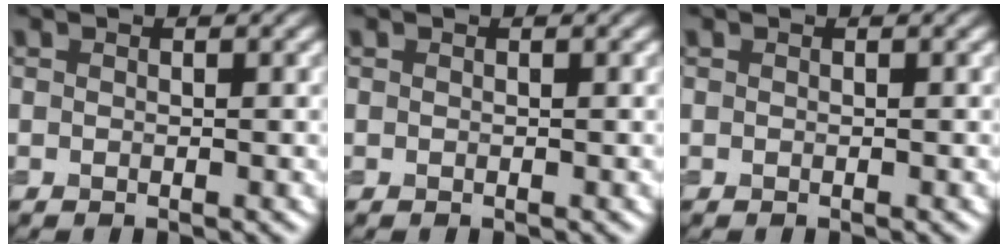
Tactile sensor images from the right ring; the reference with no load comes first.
{"total": 0.0}
{"total": 0.0}